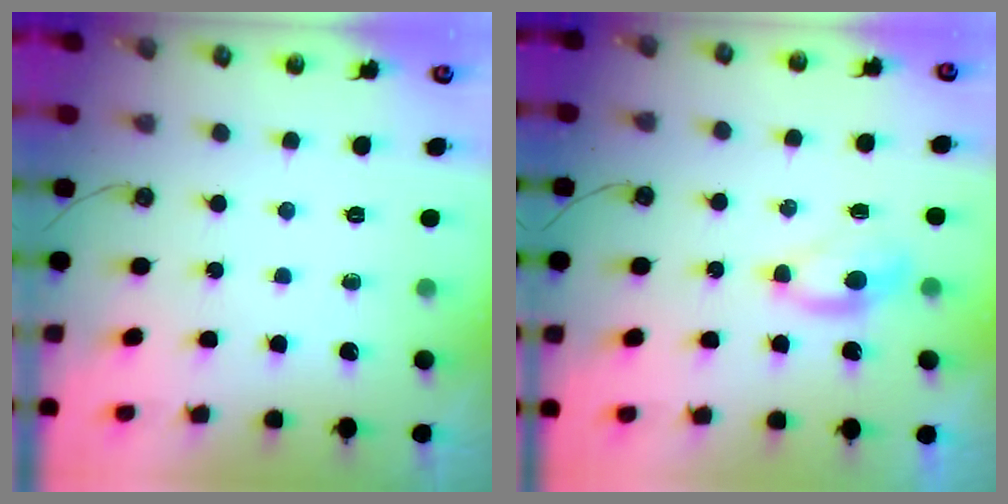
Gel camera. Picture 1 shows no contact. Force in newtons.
{"total": 1.2, "press": 1.1, "slide": 0.5}